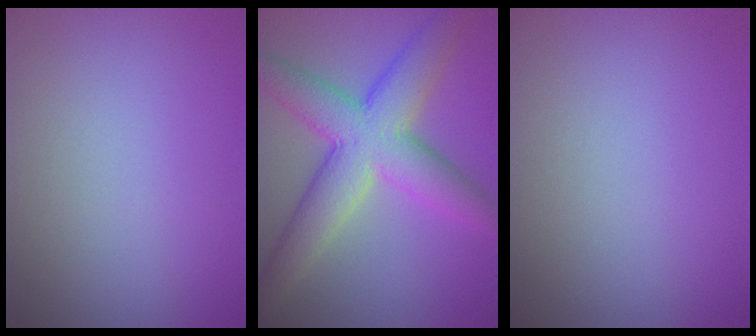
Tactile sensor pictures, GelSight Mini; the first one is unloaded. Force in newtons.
{"total": 8.5, "press": 8.4, "slide": 0.4}
{"total": 0.0}